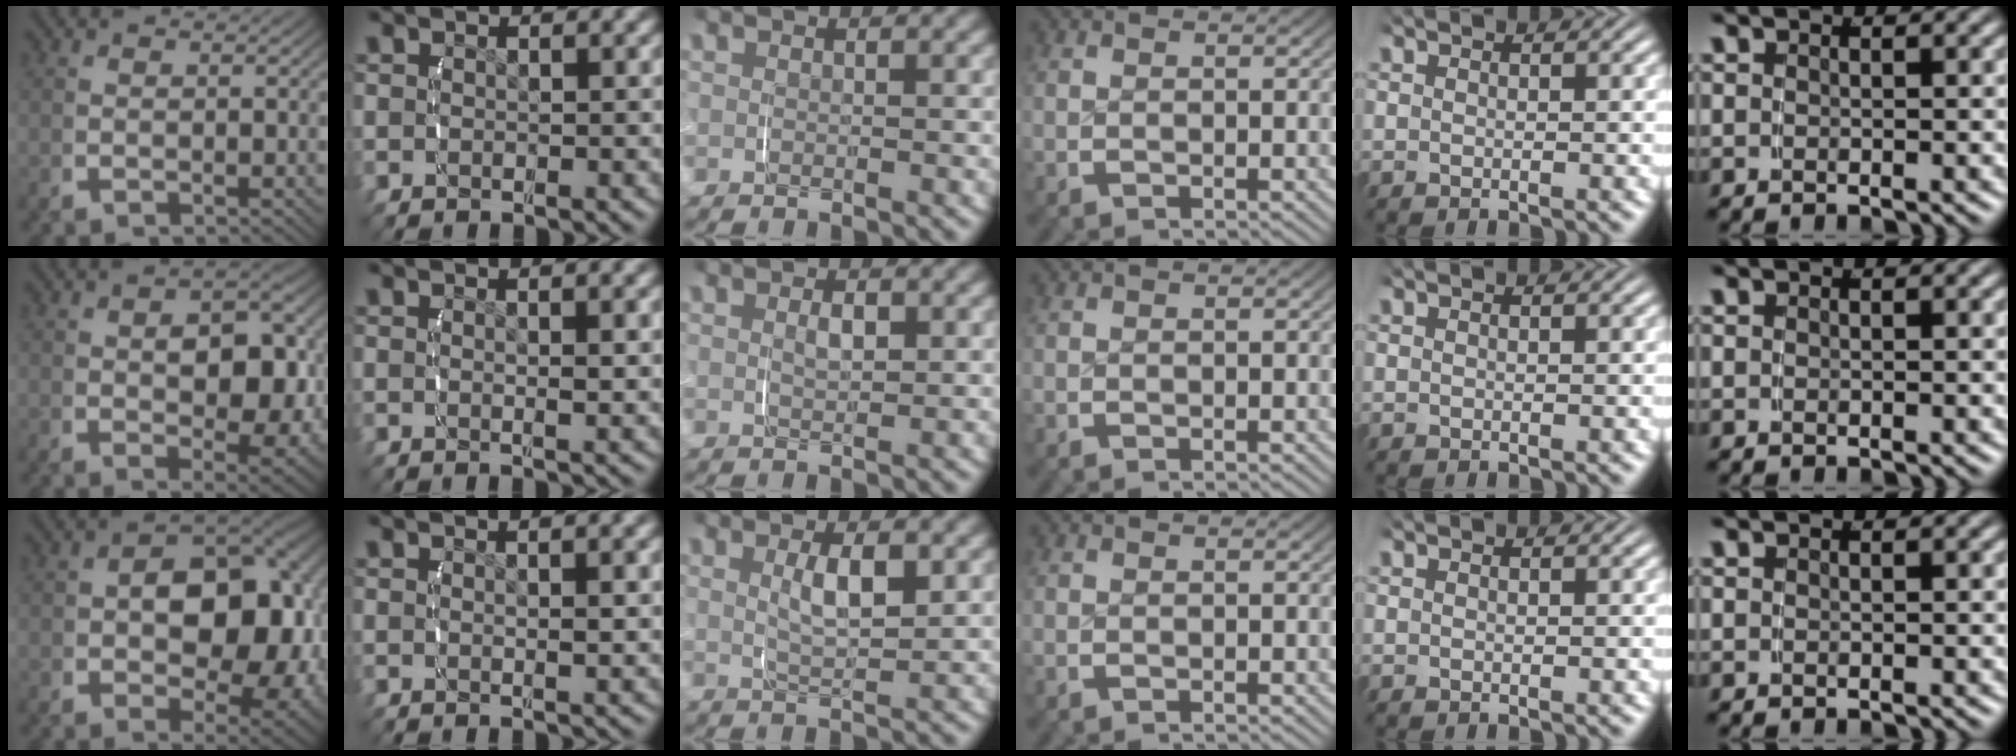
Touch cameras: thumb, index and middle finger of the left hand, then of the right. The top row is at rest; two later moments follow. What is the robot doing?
{"motion": "grasp_and_lifting", "object": "velcro strap"}